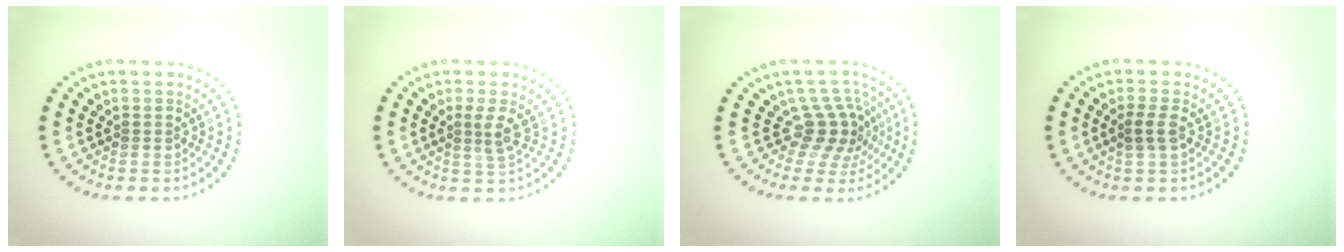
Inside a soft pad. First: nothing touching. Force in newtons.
{"total": 1.9, "press": 1.4, "slide": 1.3}
{"total": 3.4, "press": 2.4, "slide": 2.4}
{"total": 1.4, "press": 1.3, "slide": 0.5}